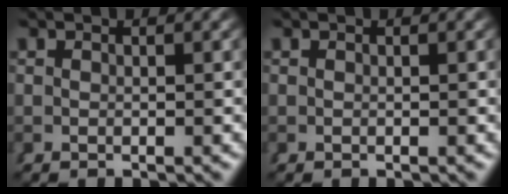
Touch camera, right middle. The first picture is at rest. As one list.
[{"total": 0.0}]